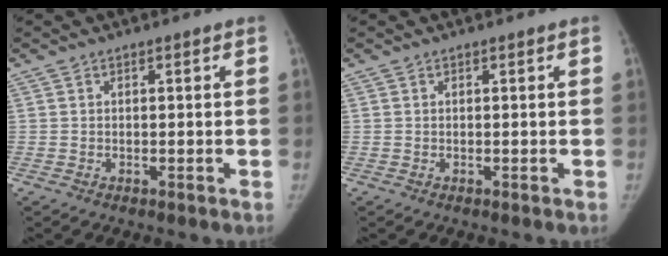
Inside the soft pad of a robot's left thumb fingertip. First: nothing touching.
{"total": 0.0}